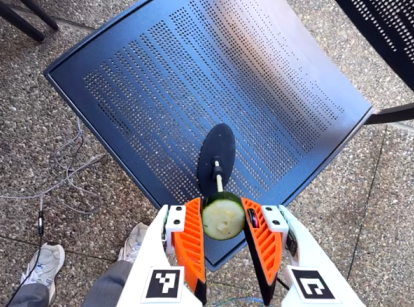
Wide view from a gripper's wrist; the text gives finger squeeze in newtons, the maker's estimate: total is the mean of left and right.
{"total": 9.2, "left": 8.6, "right": 9.7}